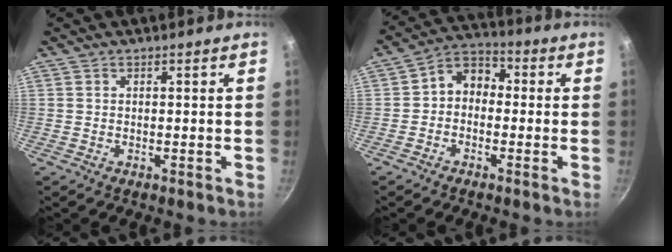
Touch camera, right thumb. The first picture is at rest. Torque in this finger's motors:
{"motor_torque": [-0.02, 0.12, 0.44, -0.36, 0.07]}